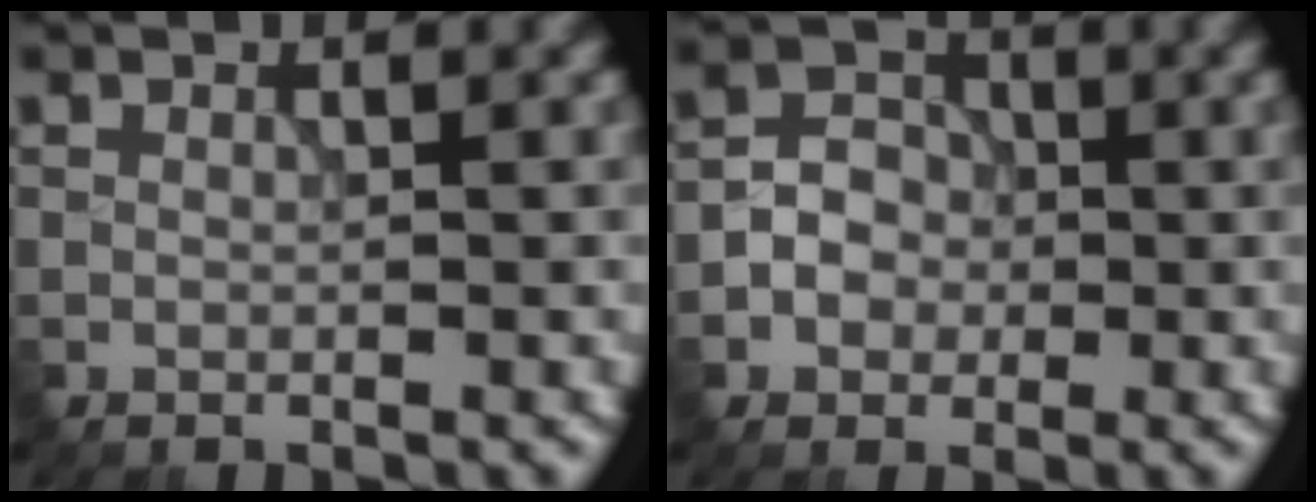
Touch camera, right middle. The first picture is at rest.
{"total": 3.0, "force": [-0.8, 2.6, 1.3], "torque": [-0.013, 0.006, -0.018]}